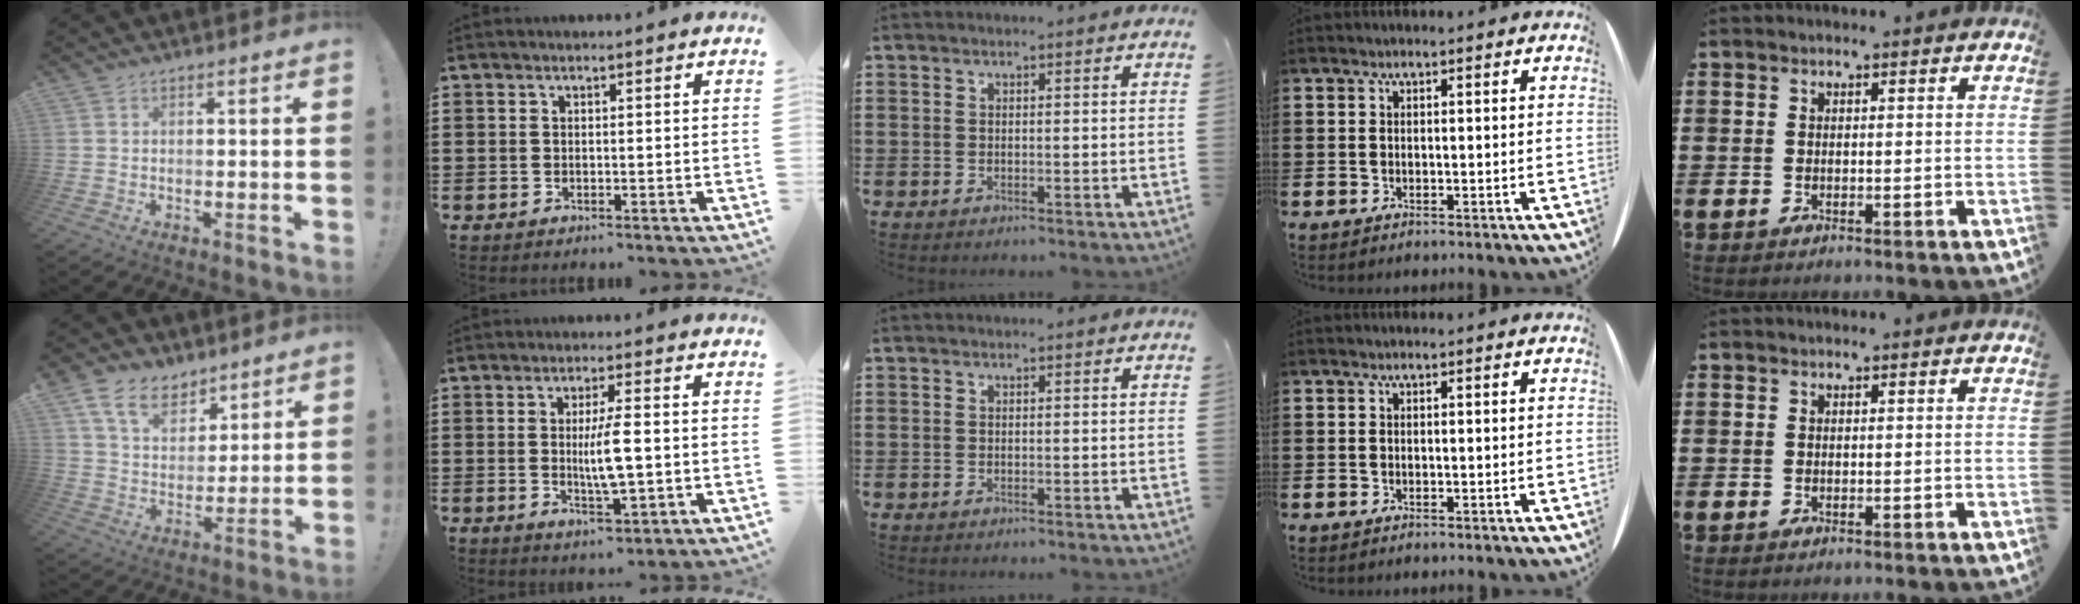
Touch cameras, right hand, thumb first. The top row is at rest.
{"thumb": {"total": 11.6, "force": [7.9, 7.1, 4.7], "torque": [-0.093, -0.046, 0.155]}, "index": {"total": 6.7, "force": [-0.5, 1.7, 6.5], "torque": [-0.127, -0.005, -0.013]}}